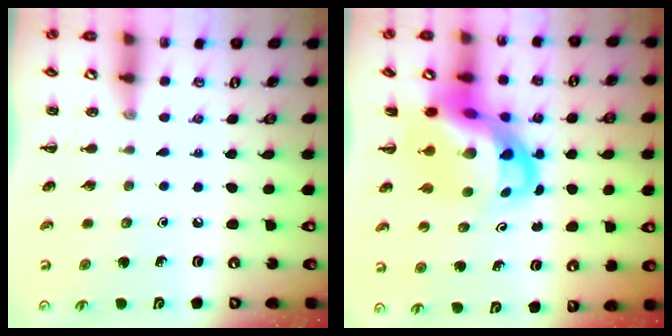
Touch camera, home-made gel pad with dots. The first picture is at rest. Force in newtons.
{"total": 9.8, "press": 9.4, "slide": 2.7}